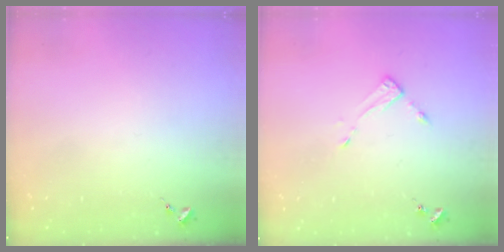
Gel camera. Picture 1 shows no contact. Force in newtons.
{"total": 3.1, "press": 3.1, "slide": 0.3}